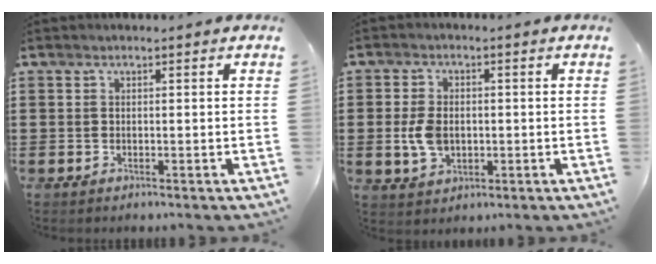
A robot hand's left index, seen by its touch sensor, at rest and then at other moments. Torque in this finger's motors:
{"motor_torque": [1.23, 0.76, 0.66, 0.07]}